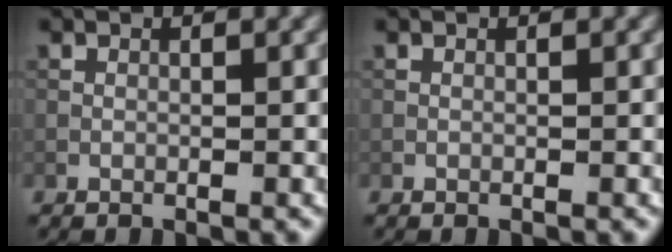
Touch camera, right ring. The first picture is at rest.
{"total": 0.0}